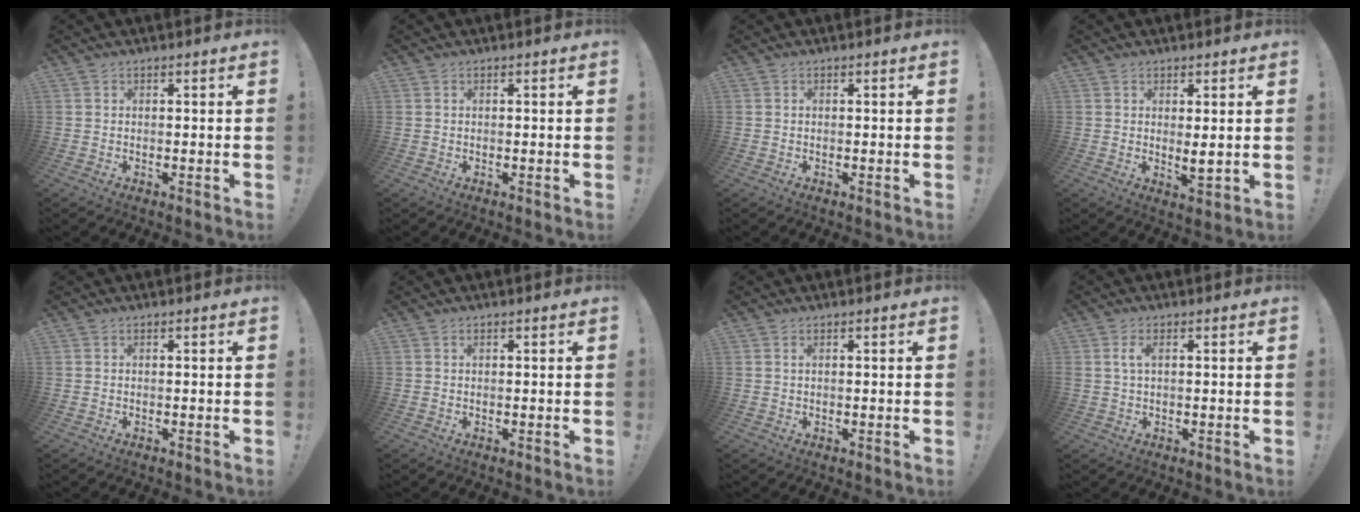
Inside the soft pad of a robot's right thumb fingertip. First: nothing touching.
{"total": 0.0}
{"total": 0.0}
{"total": 3.9, "force": [1.2, 0.7, 3.6], "torque": [-0.035, -0.026, 0.018]}
{"total": 0.0}
{"total": 0.0}
{"total": 0.6, "force": [0.2, 0.1, 0.6], "torque": [-0.004, -0.001, 0.001]}
{"total": 2.8, "force": [0.6, 1.1, 2.5], "torque": [-0.056, 0.006, 0.012]}